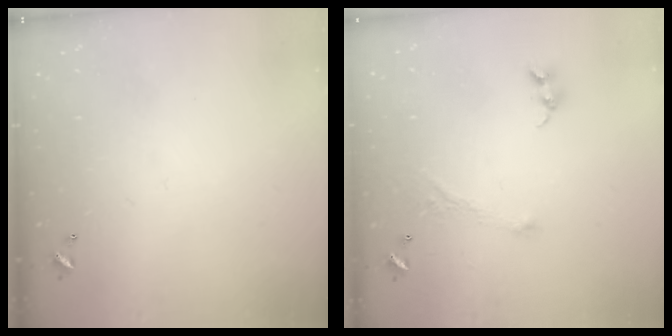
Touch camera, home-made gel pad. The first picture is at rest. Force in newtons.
{"total": 2.9, "press": 2.8, "slide": 0.4}